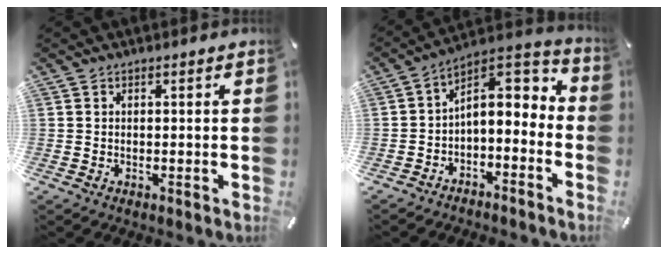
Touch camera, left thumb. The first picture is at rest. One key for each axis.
{"total": 6.6, "fx": 1.1, "fy": 5.0, "fz": 4.3, "tx": -0.038, "ty": -0.025, "tz": 0.014}